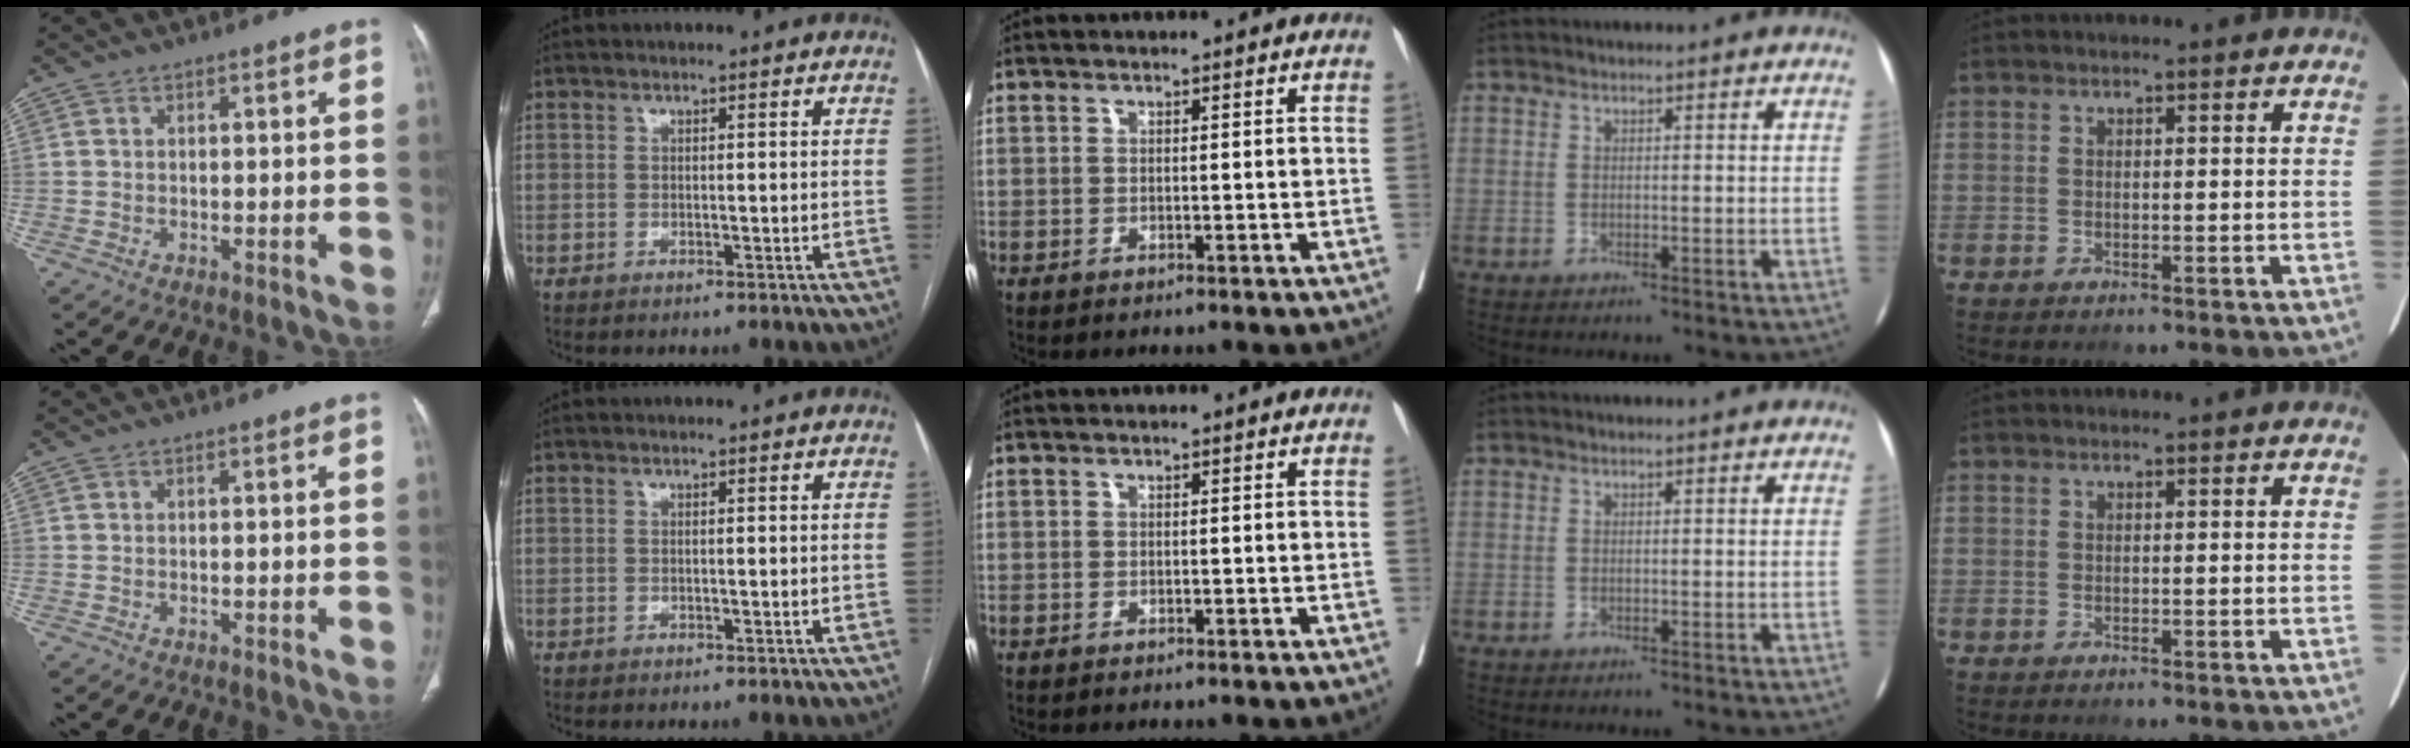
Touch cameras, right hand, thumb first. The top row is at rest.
{}